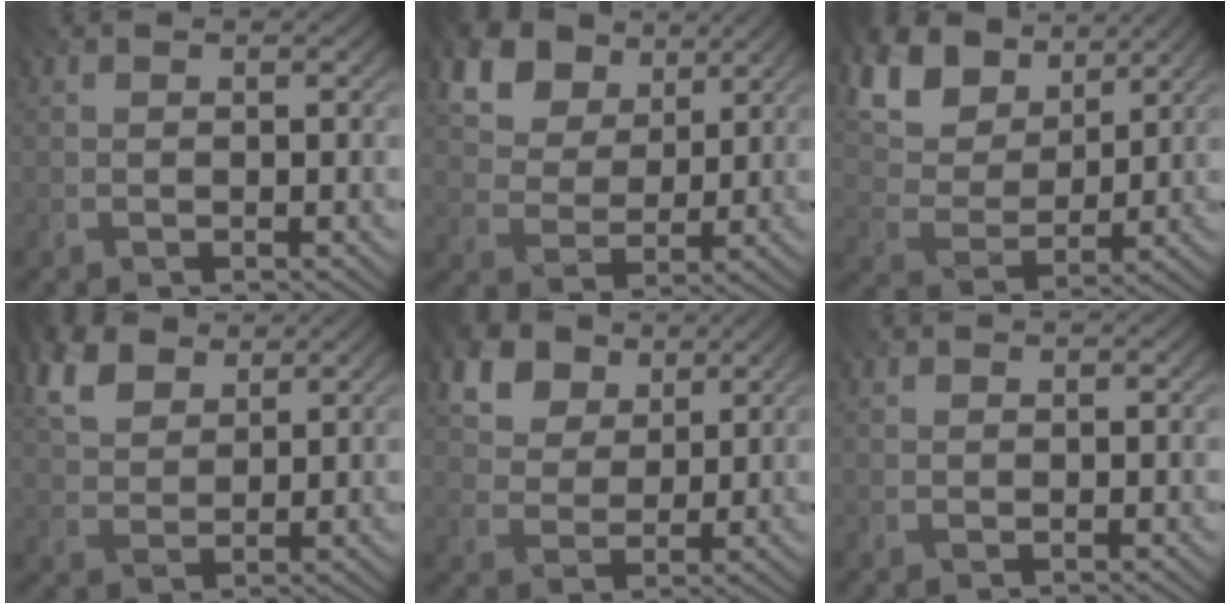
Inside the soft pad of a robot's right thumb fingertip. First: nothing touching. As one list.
[{"total": 12.8, "force": [7.3, 8.2, 6.6], "torque": [-0.181, 0.007, 0.135]}, {"total": 12.8, "force": [7.6, 7.3, 7.4], "torque": [-0.206, 0.026, 0.108]}, {"total": 6.8, "force": [4.1, 3.7, 3.9], "torque": [-0.107, 0.010, 0.082]}, {"total": 10.8, "force": [6.3, 7.0, 5.3], "torque": [-0.163, 0.000, 0.118]}, {"total": 0.0}]